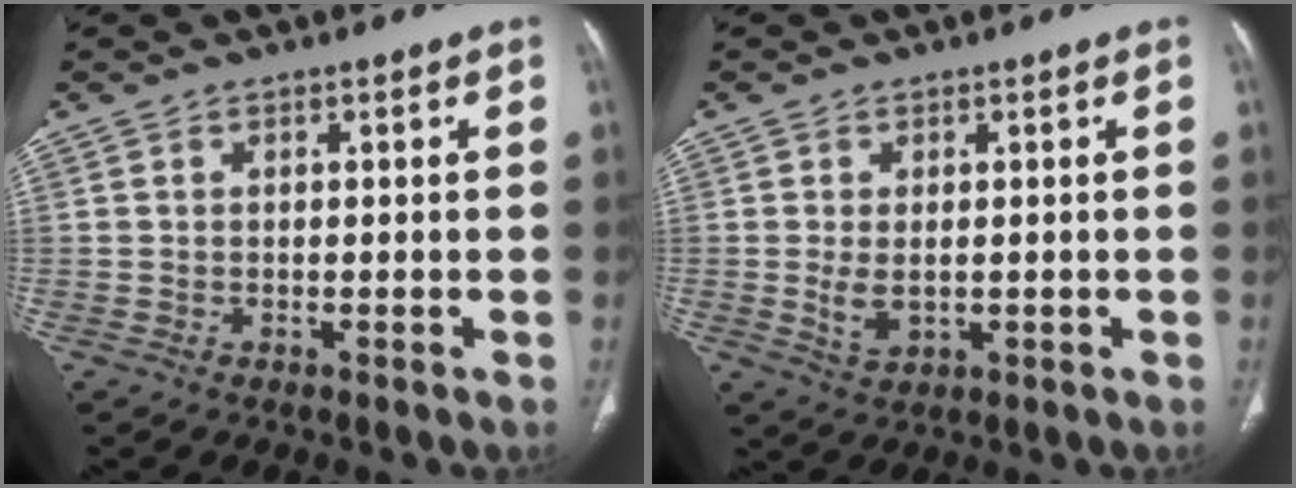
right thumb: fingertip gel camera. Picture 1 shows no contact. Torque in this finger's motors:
{"motor_torque": [-0.27, 0.42, 0.49, 0.03, 0.15]}